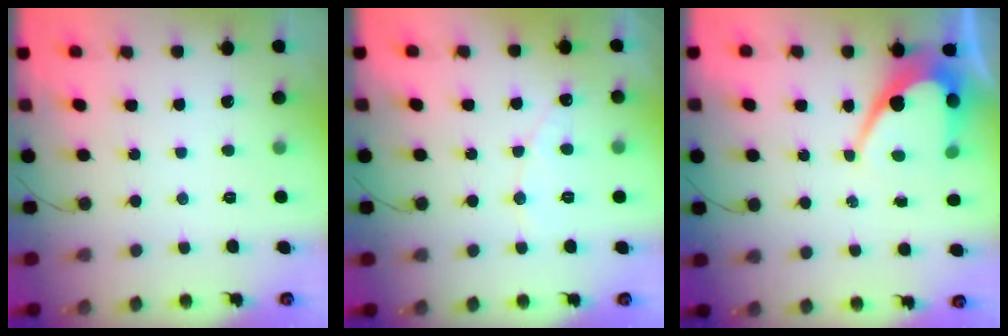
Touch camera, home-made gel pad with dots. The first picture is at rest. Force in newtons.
{"total": 4.9, "press": 4.8, "slide": 0.4}
{"total": 9.6, "press": 9.5, "slide": 0.8}